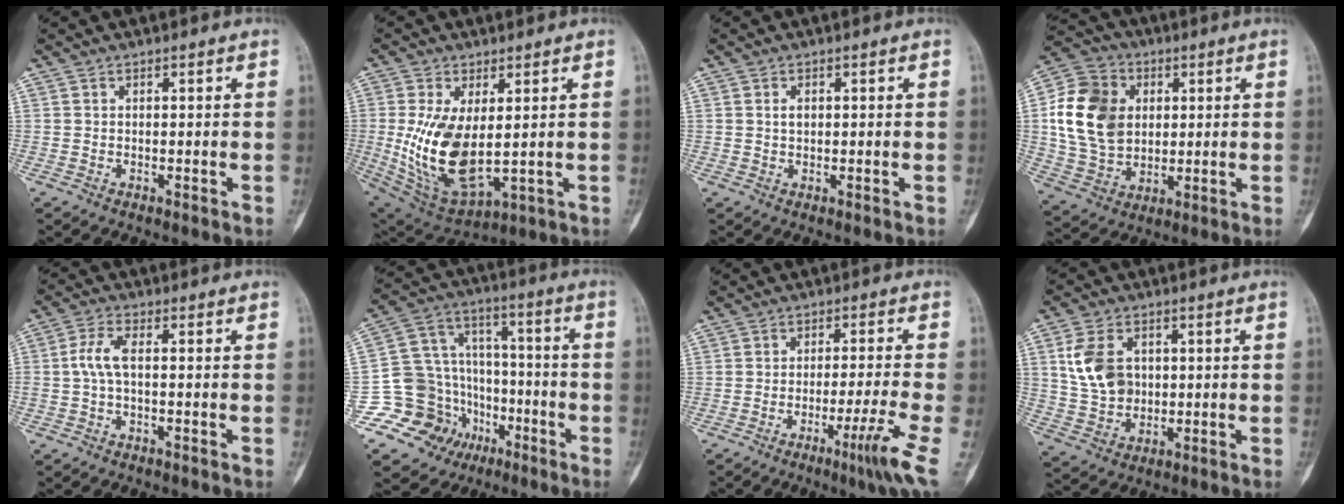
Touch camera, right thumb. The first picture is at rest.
{"total": 15.0, "force": [0.5, 7.6, 12.9], "torque": [-0.245, -0.018, 0.035]}
{"total": 1.4, "force": [0.4, 0.9, 1.0], "torque": [-0.015, -0.001, 0.007]}
{"total": 16.4, "force": [2.6, 12.8, 10.0], "torque": [-0.169, 0.003, 0.049]}
{"total": 4.6, "force": [-0.1, 1.9, 4.2], "torque": [-0.102, 0.008, -0.005]}
{"total": 18.0, "force": [-7.7, 15.3, 5.4], "torque": [-0.072, 0.113, -0.120]}
{"total": 8.2, "force": [-3.6, -0.7, 7.3], "torque": [-0.120, 0.003, -0.058]}
{"total": 9.7, "force": [2.2, 7.2, 6.1], "torque": [-0.103, -0.002, 0.048]}